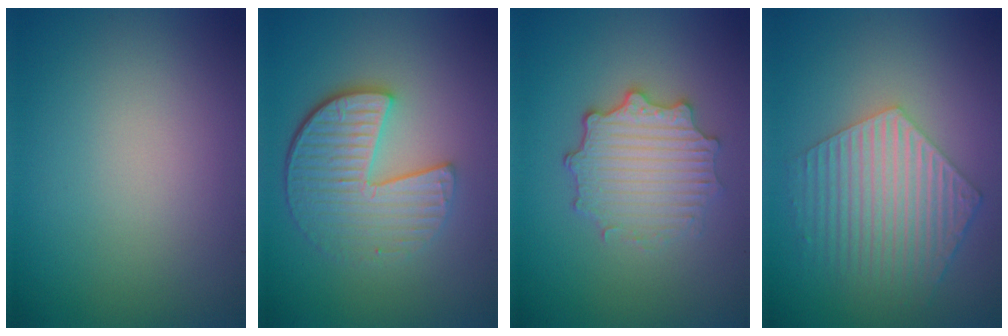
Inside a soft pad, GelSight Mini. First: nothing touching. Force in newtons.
{"total": 5.6, "press": 4.2, "slide": 3.8}
{"total": 4.4, "press": 3.6, "slide": 2.4}
{"total": 5.8, "press": 4.4, "slide": 3.8}